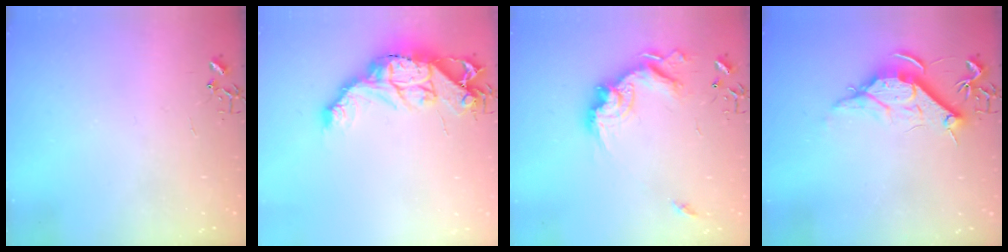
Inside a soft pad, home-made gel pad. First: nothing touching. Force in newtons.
{"total": 16.7, "press": 16.6, "slide": 1.4}
{"total": 17.8, "press": 17.7, "slide": 2.1}
{"total": 12.2, "press": 12.2, "slide": 1.1}